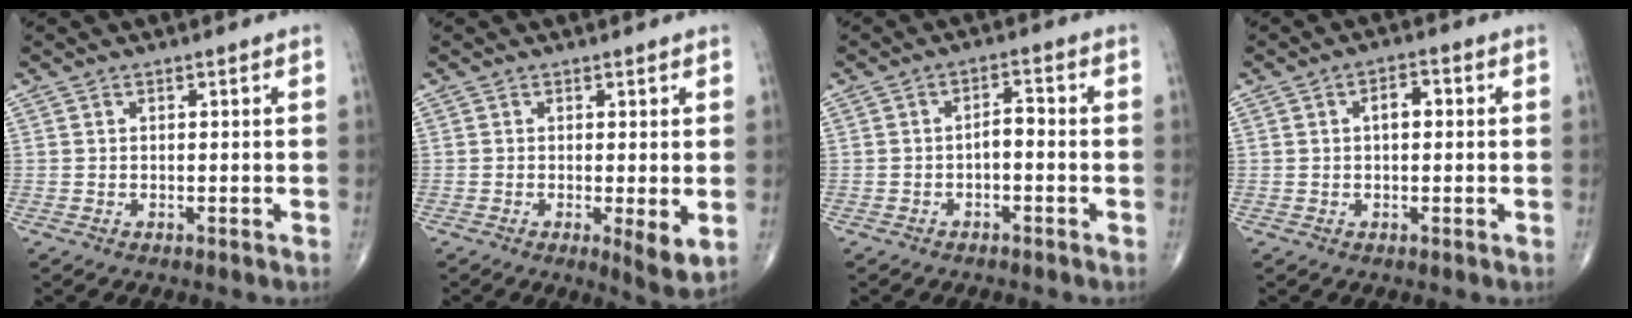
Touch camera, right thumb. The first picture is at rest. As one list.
[{"total": 4.6, "force": [-0.5, 1.1, 4.5], "torque": [-0.070, -0.017, -0.009]}, {"total": 2.7, "force": [-0.9, 1.3, 2.2], "torque": [-0.029, 0.020, -0.018]}, {"total": 3.5, "force": [0.5, 2.0, 2.9], "torque": [-0.036, 0.011, 0.003]}]